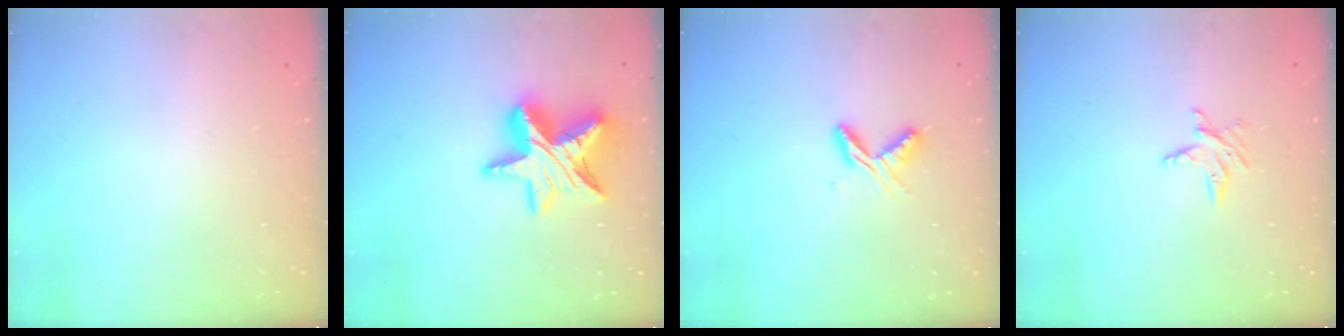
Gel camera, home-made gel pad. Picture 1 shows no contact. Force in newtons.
{"total": 15.9, "press": 15.9, "slide": 1.2}
{"total": 5.7, "press": 5.7, "slide": 0.6}
{"total": 3.9, "press": 3.9, "slide": 0.5}